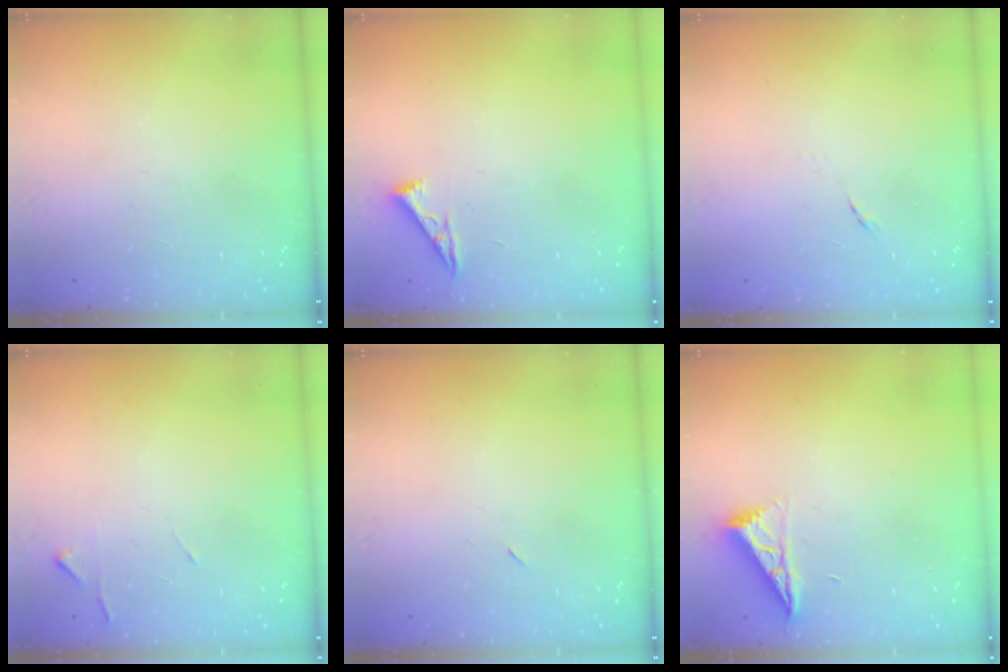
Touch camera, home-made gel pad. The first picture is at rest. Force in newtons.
{"total": 4.3, "press": 4.3, "slide": 0.6}
{"total": 5.7, "press": 5.6, "slide": 0.6}
{"total": 4.7, "press": 4.6, "slide": 0.6}
{"total": 2.3, "press": 2.0, "slide": 1.2}
{"total": 7.1, "press": 7.1, "slide": 0.5}